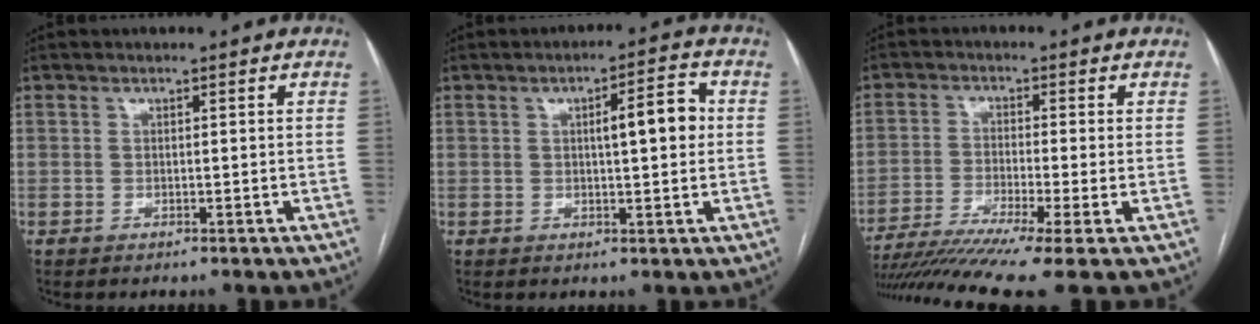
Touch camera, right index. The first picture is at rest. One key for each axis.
{"total": 6.2, "fx": 0.9, "fy": 1.2, "fz": 6.0, "tx": -0.089, "ty": 0.015, "tz": 0.012}
{"total": 12.0, "fx": -9.0, "fy": -1.5, "fz": 7.8, "tx": -0.131, "ty": -0.025, "tz": -0.145}